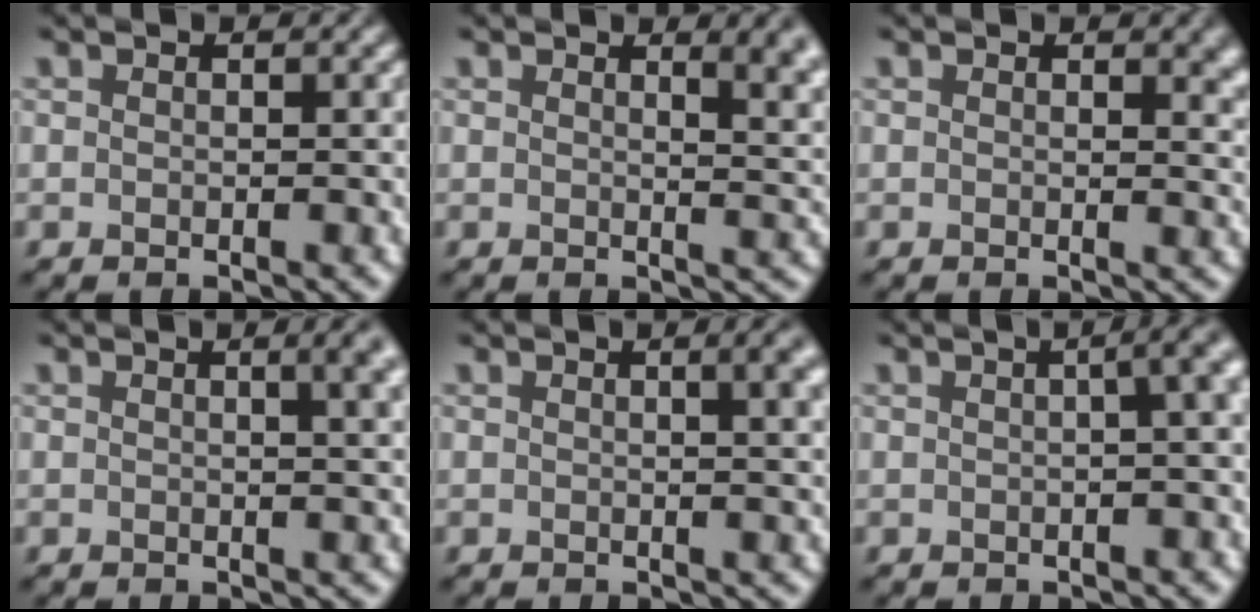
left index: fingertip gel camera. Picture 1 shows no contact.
{"total": 5.4, "force": [2.7, 2.5, 3.9], "torque": [-0.008, 0.008, 0.033]}
{"total": 2.0, "force": [0.9, 0.8, 1.6], "torque": [-0.013, -0.005, 0.014]}
{"total": 4.9, "force": [1.8, 2.0, 4.0], "torque": [-0.021, 0.023, 0.002]}
{"total": 4.6, "force": [1.6, 1.9, 3.9], "torque": [-0.024, 0.017, 0.010]}
{"total": 9.1, "force": [2.4, 4.7, 7.4], "torque": [-0.015, 0.056, -0.007]}